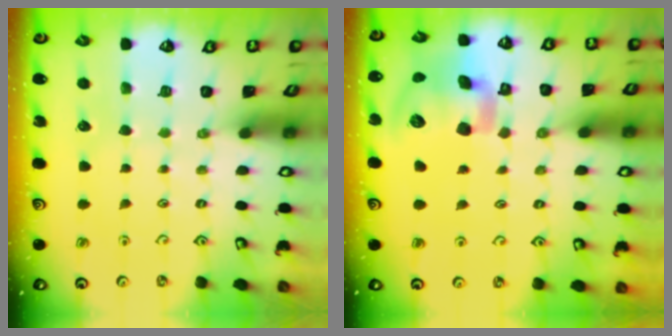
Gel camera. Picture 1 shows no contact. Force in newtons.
{"total": 15.4, "press": 15.2, "slide": 2.4}